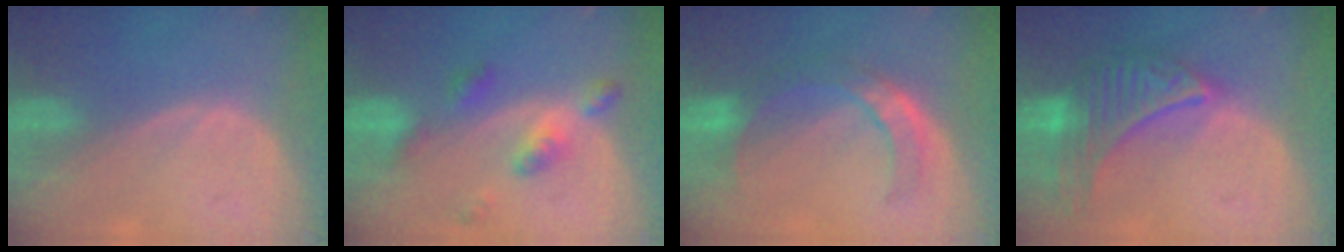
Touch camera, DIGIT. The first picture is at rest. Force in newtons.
{"total": 5.9, "press": 5.1, "slide": 2.9}
{"total": 6.9, "press": 6.7, "slide": 1.4}
{"total": 9.5, "press": 9.5, "slide": 0.5}